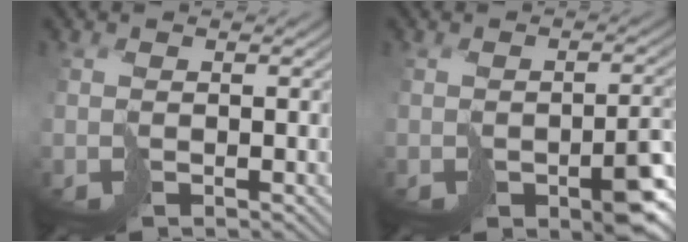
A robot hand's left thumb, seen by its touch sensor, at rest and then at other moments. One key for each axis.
{"total": 7.1, "fx": -3.3, "fy": 3.0, "fz": 5.5, "tx": -0.083, "ty": -0.019, "tz": -0.043}